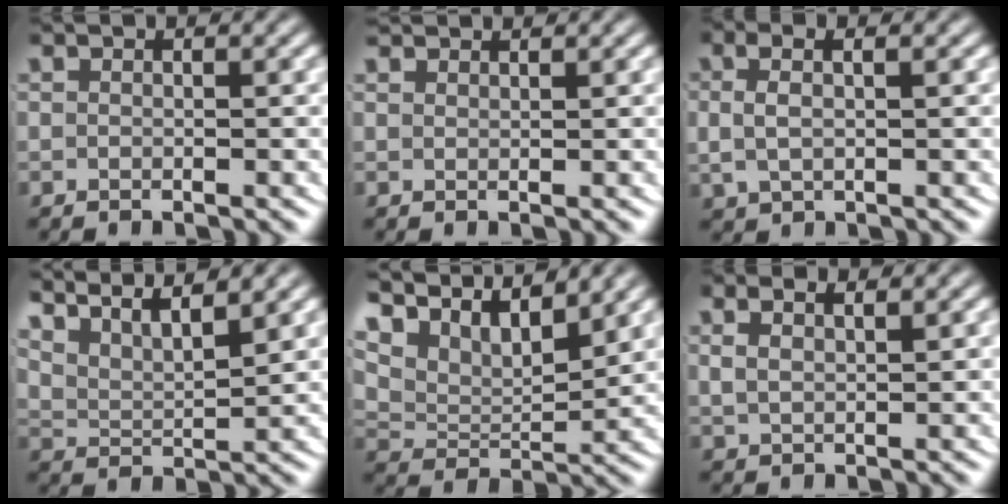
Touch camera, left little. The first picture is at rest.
{"total": 1.5, "force": [1.4, -0.3, 0.1], "torque": [0.004, -0.002, 0.028]}
{"total": 2.5, "force": [0.3, 1.4, 2.1], "torque": [-0.051, -0.001, 0.013]}
{"total": 9.1, "force": [6.1, 4.8, 4.8], "torque": [-0.085, 0.017, 0.083]}
{"total": 9.8, "force": [5.7, 5.4, 5.8], "torque": [-0.112, 0.015, 0.086]}
{"total": 2.2, "force": [1.6, 0.8, 1.1], "torque": [-0.021, -0.004, 0.036]}